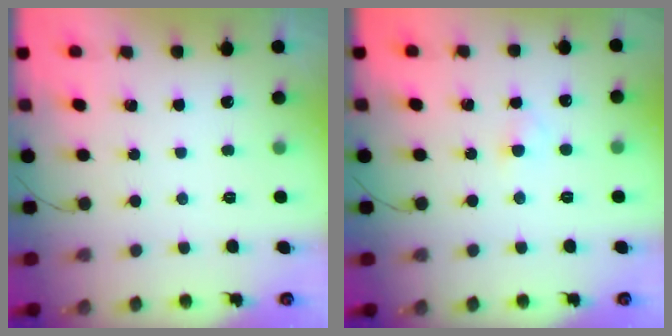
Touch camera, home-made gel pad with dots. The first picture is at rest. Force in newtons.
{"total": 2.1, "press": 1.8, "slide": 0.9}